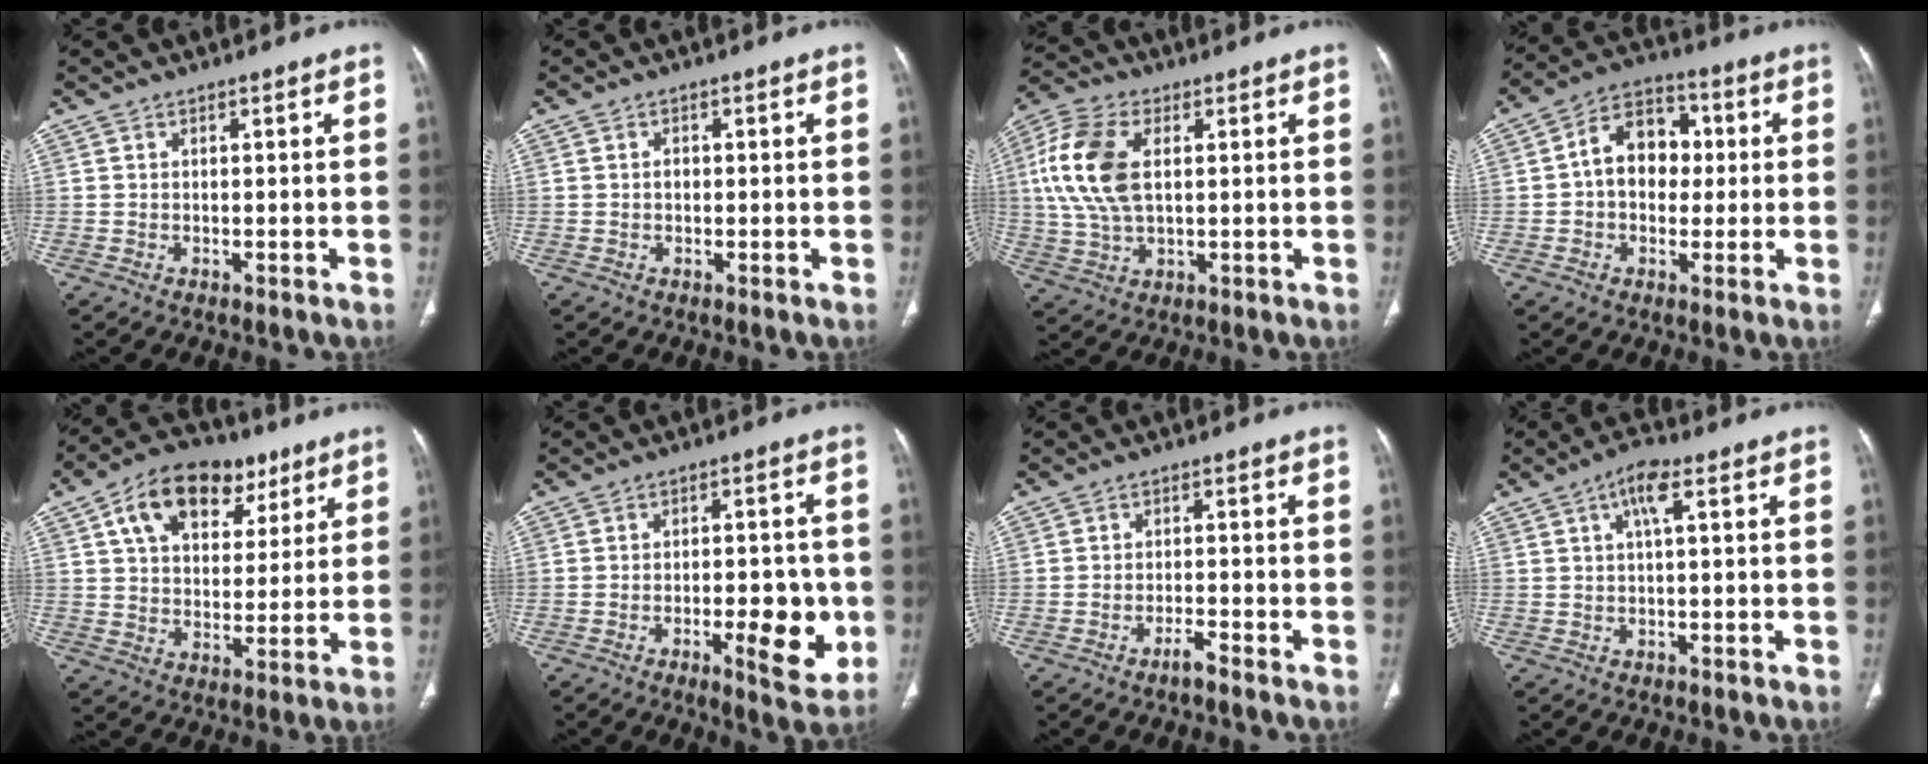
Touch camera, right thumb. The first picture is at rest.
{"total": 1.1, "force": [-0.1, 0.8, 0.6], "torque": [-0.008, 0.003, -0.004]}
{"total": 14.2, "force": [2.5, 8.2, 11.3], "torque": [-0.246, 0.009, 0.046]}
{"total": 11.1, "force": [0.7, 8.3, 7.4], "torque": [-0.084, 0.026, 0.003]}
{"total": 17.4, "force": [8.3, 11.1, 10.4], "torque": [-0.130, -0.003, 0.132]}
{"total": 10.3, "force": [-3.1, 3.7, 9.1], "torque": [-0.105, 0.009, -0.037]}
{"total": 2.3, "force": [-1.9, 0.0, 1.2], "torque": [-0.028, 0.009, -0.036]}
{"total": 4.6, "force": [1.3, 1.2, 4.2], "torque": [-0.079, 0.009, 0.018]}